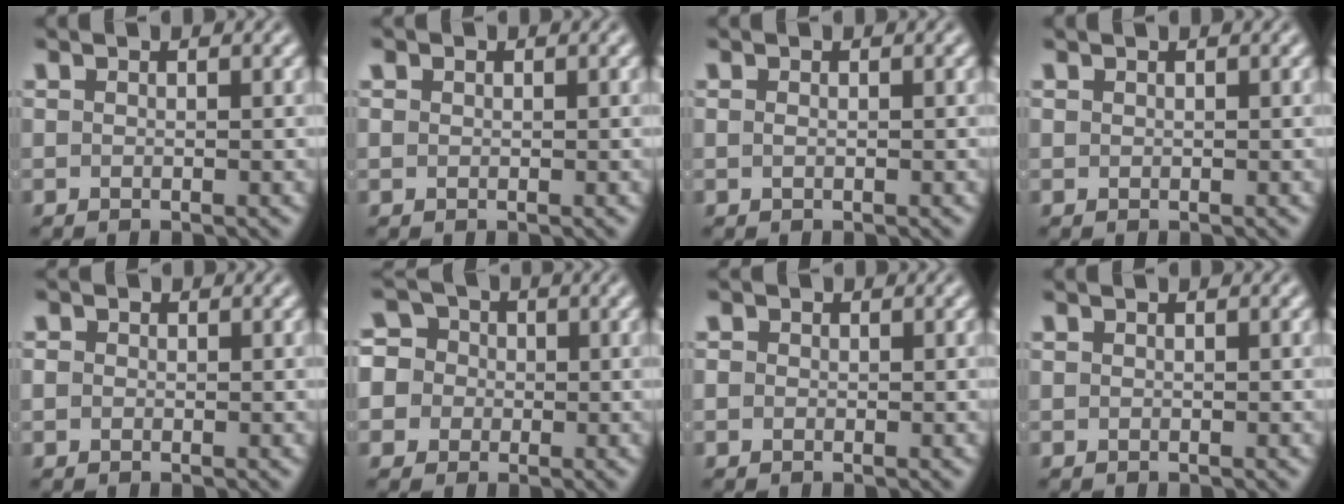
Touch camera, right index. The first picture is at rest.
{"total": 0.6, "force": [0.4, 0.3, 0.3], "torque": [-0.004, -0.003, 0.013]}
{"total": 0.6, "force": [0.0, -0.6, 0.1], "torque": [-0.003, -0.009, 0.007]}
{"total": 0.7, "force": [0.4, -0.5, -0.1], "torque": [0.007, -0.003, 0.014]}
{"total": 1.1, "force": [0.0, 1.0, 0.5], "torque": [-0.014, -0.007, 0.002]}
{"total": 10.2, "force": [-0.2, 9.4, 3.8], "torque": [-0.109, -0.025, -0.013]}
{"total": 1.3, "force": [0.0, 1.3, 0.4], "torque": [-0.014, -0.006, 0.001]}
{"total": 0.0}